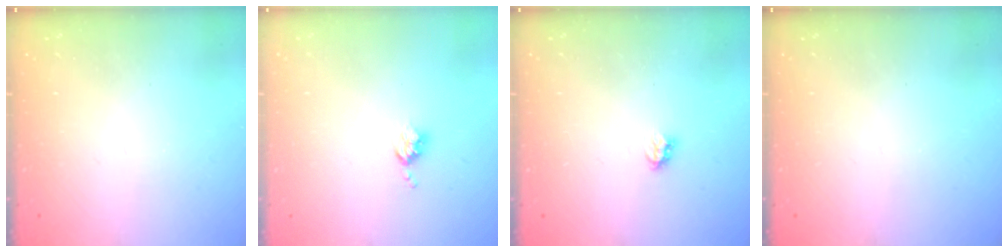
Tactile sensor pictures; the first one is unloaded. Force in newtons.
{"total": 3.3, "press": 3.3, "slide": 0.4}
{"total": 2.8, "press": 2.8, "slide": 0.5}
{"total": 0.0}